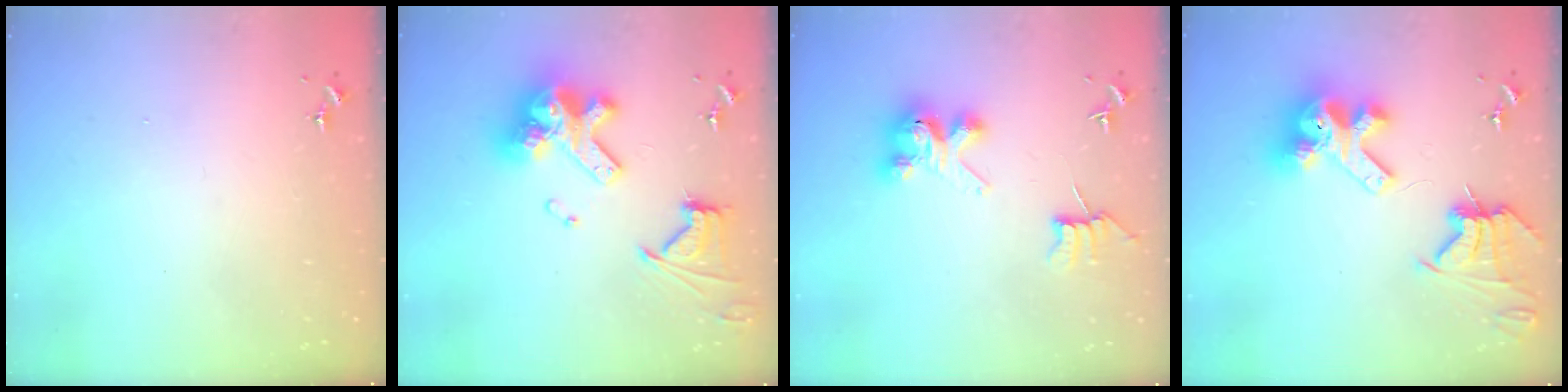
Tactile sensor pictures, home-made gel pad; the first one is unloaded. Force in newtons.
{"total": 20.0, "press": 19.9, "slide": 2.4}
{"total": 8.0, "press": 8.0, "slide": 0.4}
{"total": 15.3, "press": 15.2, "slide": 0.8}